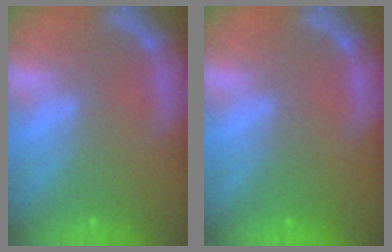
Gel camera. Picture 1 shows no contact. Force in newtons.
{"total": 1.4}